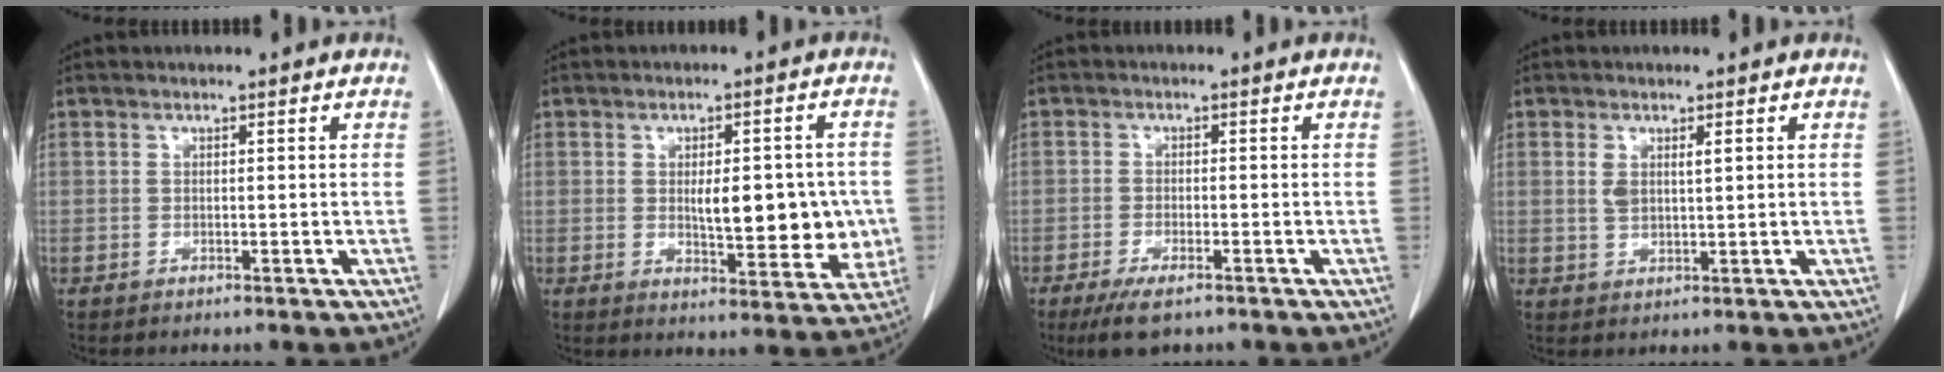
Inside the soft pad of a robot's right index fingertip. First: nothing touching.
{"total": 10.8, "force": [-0.3, 4.2, 10.0], "torque": [-0.126, 0.003, 0.007]}
{"total": 5.0, "force": [-3.3, 1.3, 3.4], "torque": [-0.065, -0.010, -0.053]}
{"total": 3.1, "force": [1.0, 1.1, 2.7], "torque": [-0.056, 0.006, 0.024]}